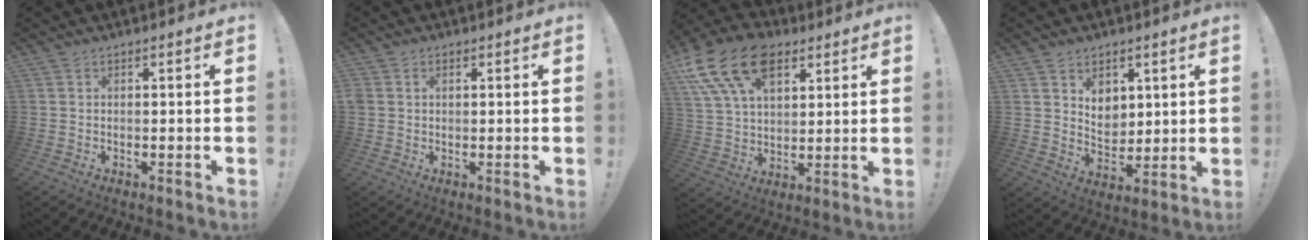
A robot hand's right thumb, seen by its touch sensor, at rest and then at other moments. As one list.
[{"total": 1.5, "force": [0.6, 1.2, 0.6], "torque": [-0.019, 0.005, 0.011]}, {"total": 18.6, "force": [9.5, 11.7, 10.9], "torque": [-0.206, -0.044, 0.174]}, {"total": 7.6, "force": [4.1, 5.9, 2.6], "torque": [-0.035, -0.030, 0.080]}]